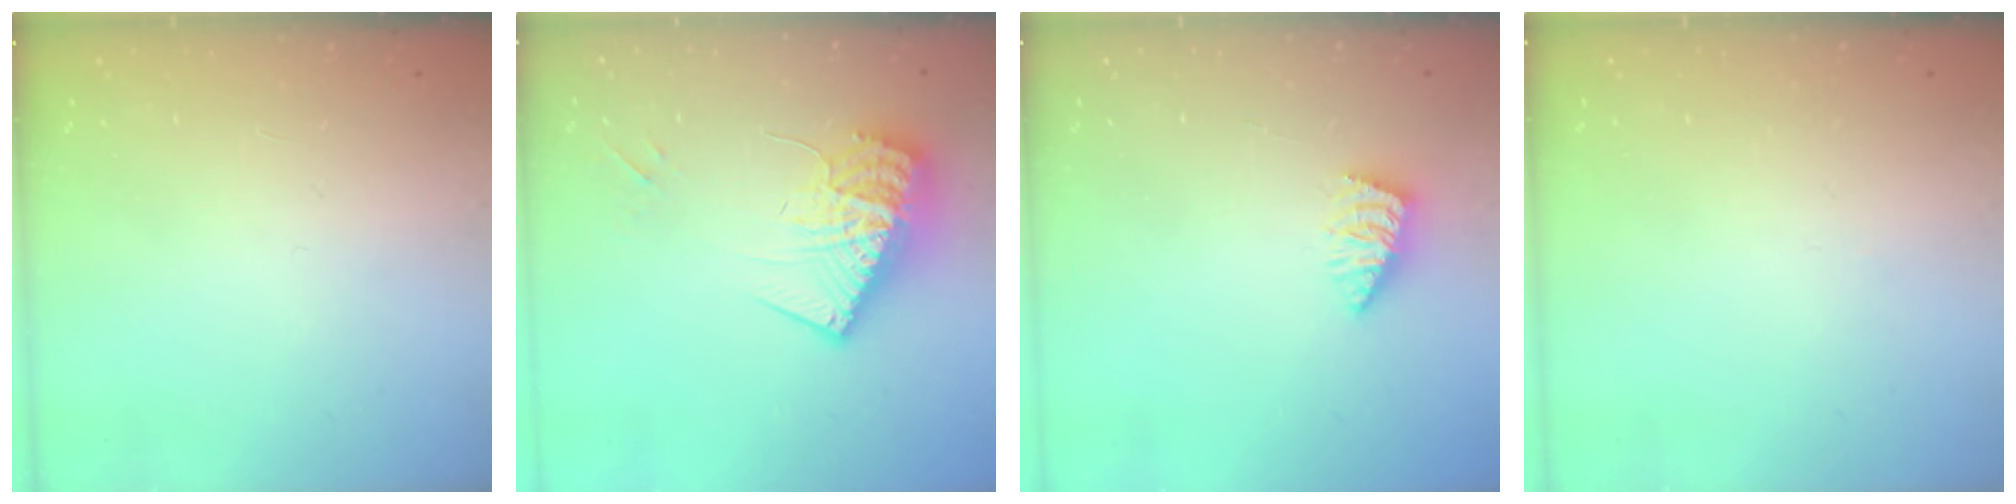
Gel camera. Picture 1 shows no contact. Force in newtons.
{"total": 18.0, "press": 17.9, "slide": 1.3}
{"total": 1.7, "press": 1.7, "slide": 0.1}
{"total": 0.0}